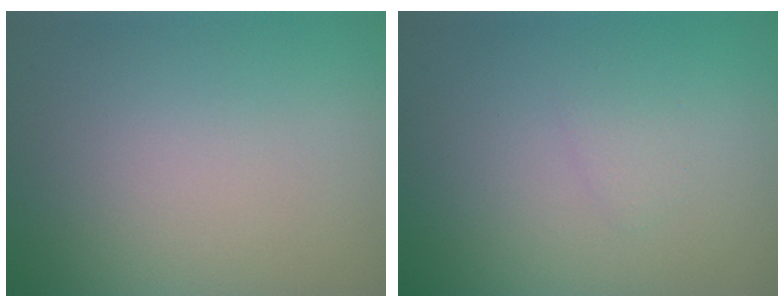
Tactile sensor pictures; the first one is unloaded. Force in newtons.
{"total": 0.8, "press": 0.8, "slide": 0.1}